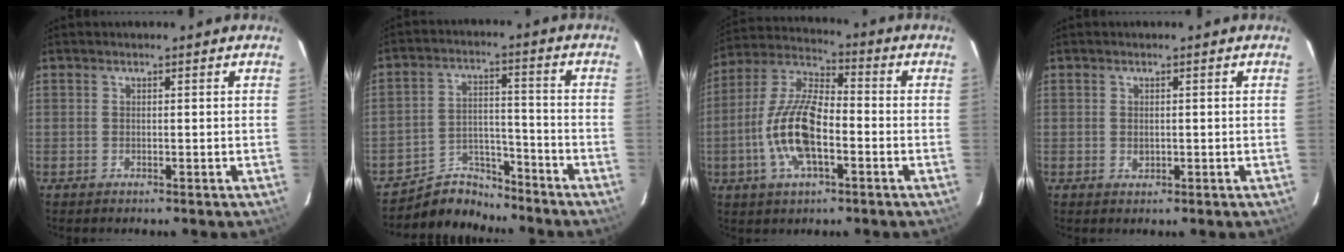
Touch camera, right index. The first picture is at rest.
{"total": 8.1, "force": [-7.5, 3.0, -0.6], "torque": [-0.002, 0.035, -0.130]}
{"total": 13.8, "force": [-4.1, 5.1, 12.1], "torque": [-0.256, 0.000, -0.081]}
{"total": 1.3, "force": [-0.1, 1.0, 0.8], "torque": [-0.012, 0.001, 0.000]}